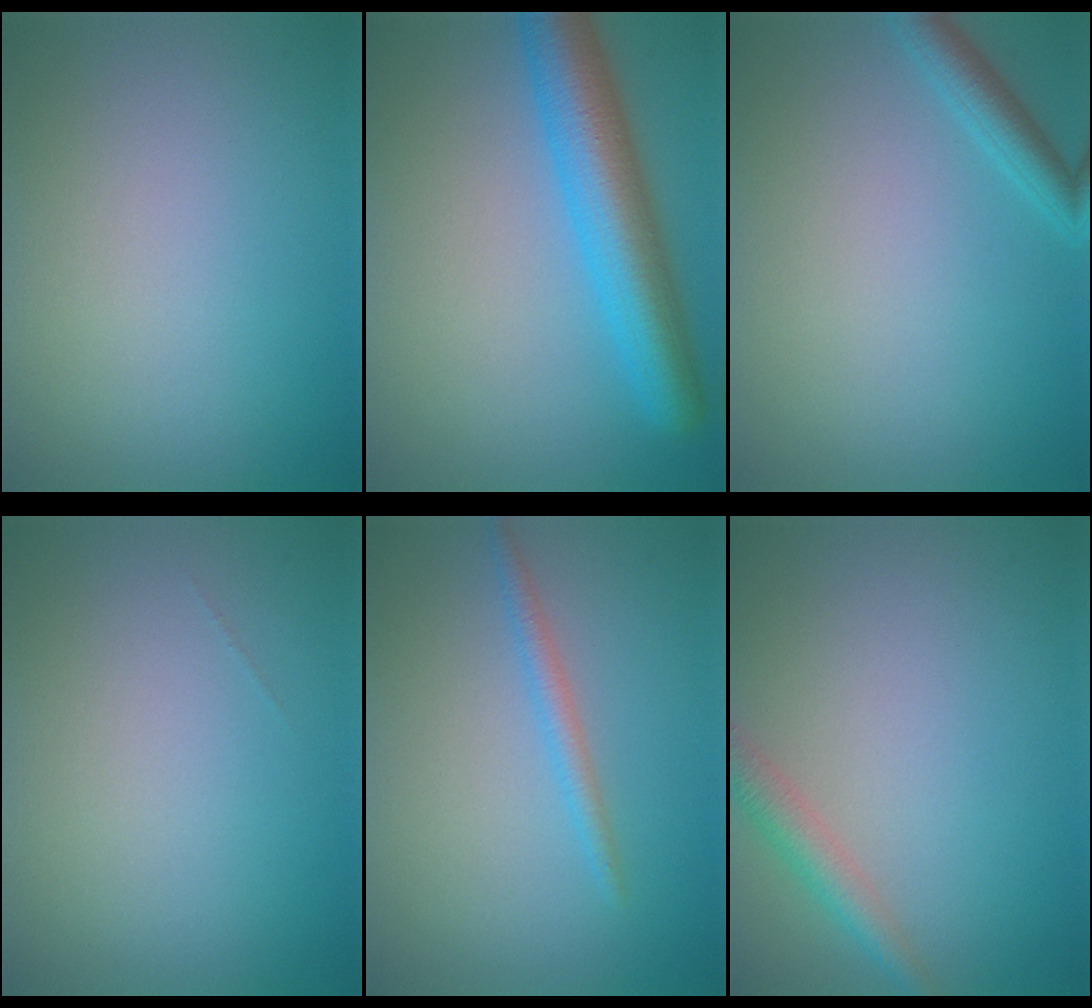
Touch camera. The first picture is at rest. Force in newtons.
{"total": 7.5, "press": 7.5, "slide": 0.3}
{"total": 2.3, "press": 2.2, "slide": 0.2}
{"total": 0.0}
{"total": 1.6, "press": 1.6, "slide": 0.1}
{"total": 2.4, "press": 2.4, "slide": 0.1}